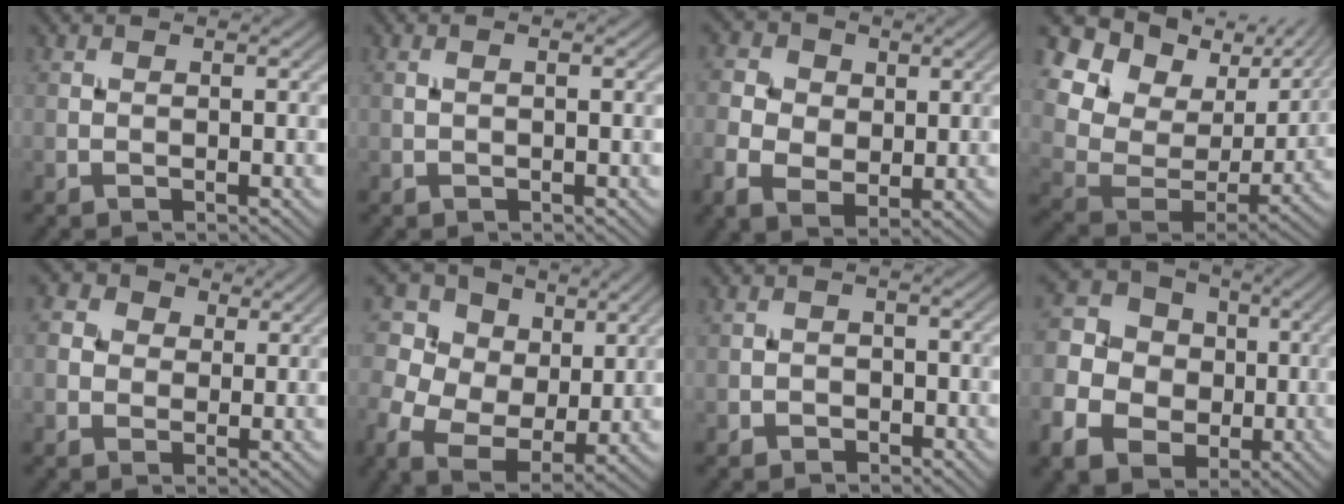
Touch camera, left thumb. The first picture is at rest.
{"total": 1.0, "force": [0.2, 0.2, 1.0], "torque": [-0.017, -0.001, 0.004]}
{"total": 6.5, "force": [0.3, 5.2, 4.0], "torque": [-0.096, -0.001, 0.000]}
{"total": 15.9, "force": [7.7, 10.6, 9.0], "torque": [-0.218, 0.007, 0.155]}
{"total": 4.4, "force": [1.4, 3.6, 2.1], "torque": [-0.065, 0.008, 0.023]}
{"total": 11.5, "force": [3.6, 8.7, 6.6], "torque": [-0.187, 0.018, 0.068]}
{"total": 1.7, "force": [-1.0, 1.2, 0.5], "torque": [-0.004, 0.003, -0.022]}
{"total": 11.8, "force": [-2.3, 10.0, 5.8], "torque": [-0.169, -0.020, -0.059]}